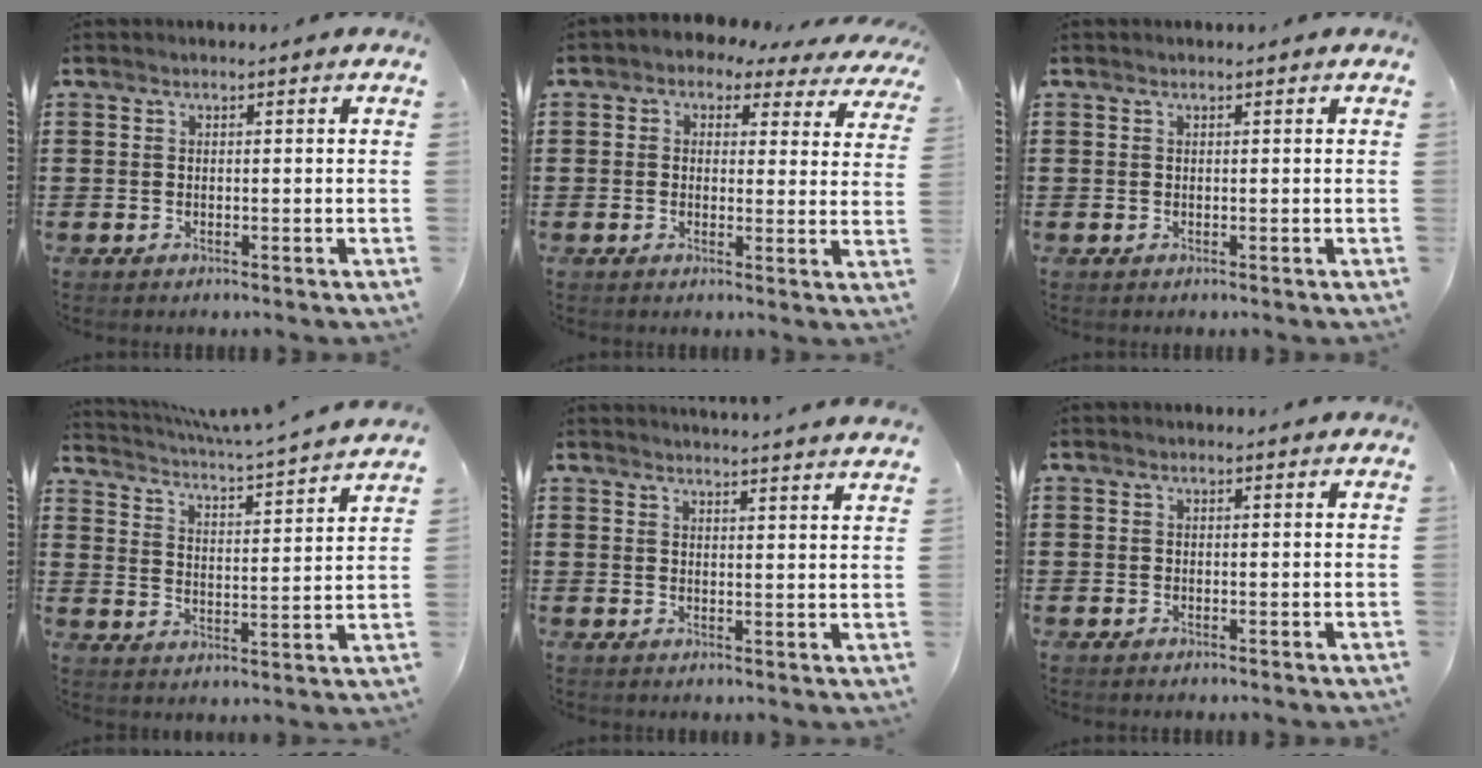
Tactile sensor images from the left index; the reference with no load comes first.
{"total": 2.1, "force": [1.2, 1.6, 0.6], "torque": [-0.026, -0.010, 0.014]}
{"total": 0.0}
{"total": 3.5, "force": [3.3, -0.8, 1.1], "torque": [-0.041, -0.035, 0.045]}
{"total": 3.0, "force": [2.9, -0.8, 0.1], "torque": [-0.009, -0.015, 0.053]}
{"total": 0.0}